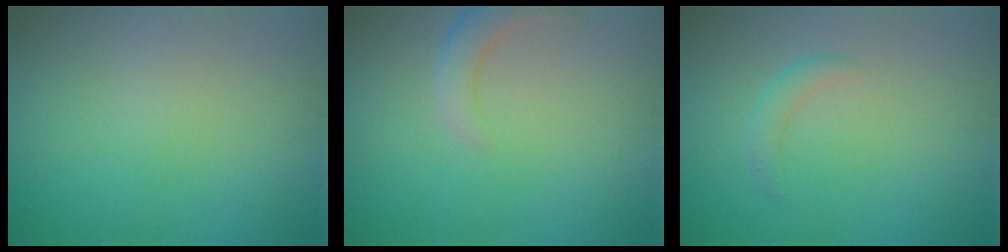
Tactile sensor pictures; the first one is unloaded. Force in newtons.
{"total": 2.4, "press": 2.4, "slide": 0.2}
{"total": 1.4, "press": 1.4, "slide": 0.0}